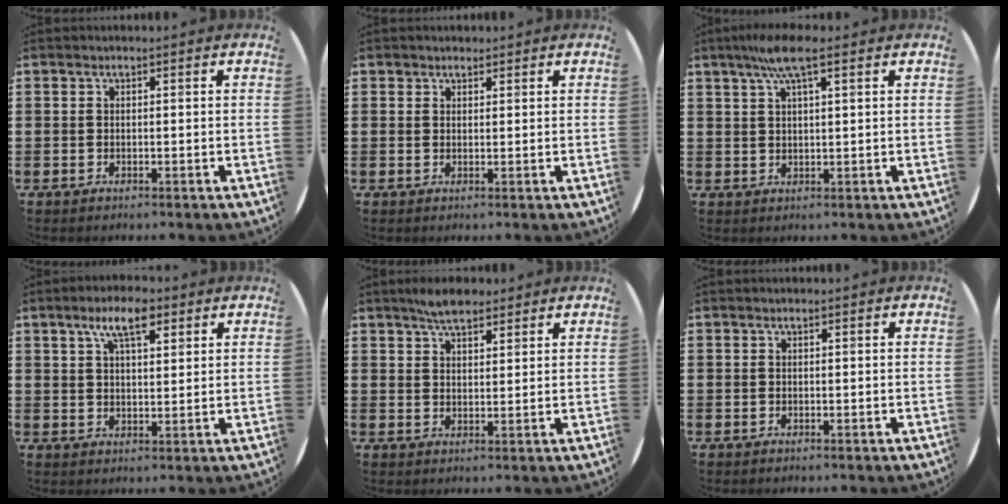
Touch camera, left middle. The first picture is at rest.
{"total": 1.1, "force": [1.0, 0.5, -0.1], "torque": [0.008, -0.001, 0.018]}
{"total": 5.0, "force": [3.2, 0.8, 3.8], "torque": [-0.080, 0.009, 0.054]}
{"total": 6.6, "force": [4.2, 2.4, 4.5], "torque": [-0.081, -0.001, 0.070]}
{"total": 4.5, "force": [3.8, 1.5, 1.8], "torque": [-0.042, -0.002, 0.070]}
{"total": 0.0}